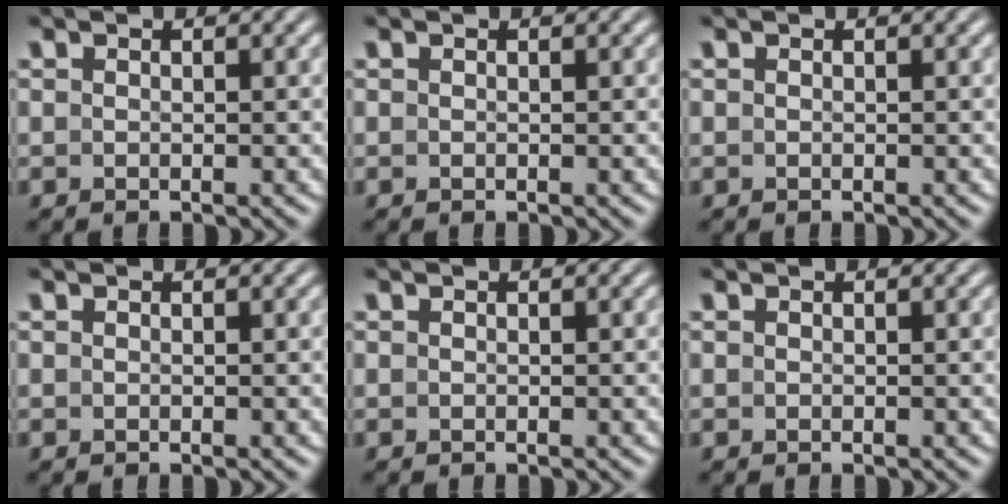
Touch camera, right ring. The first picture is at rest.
{"total": 0.0}
{"total": 0.0}
{"total": 0.0}
{"total": 0.0}
{"total": 0.0}